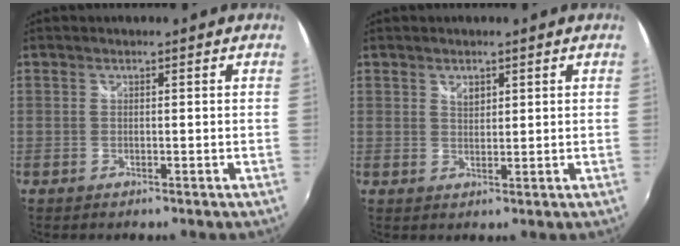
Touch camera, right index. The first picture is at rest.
{"total": 1.9, "force": [1.2, 1.3, 0.9], "torque": [-0.010, 0.001, 0.021]}